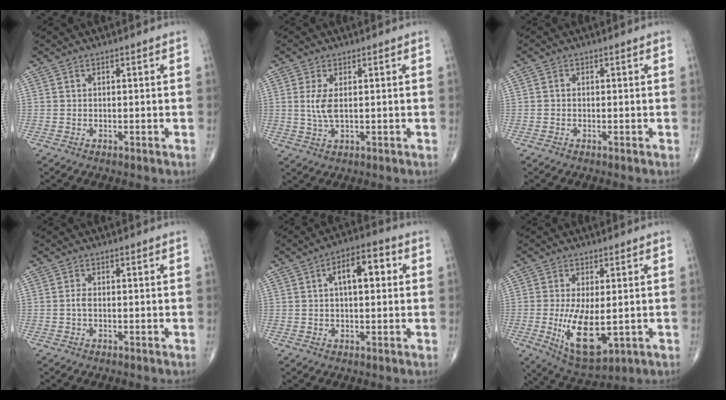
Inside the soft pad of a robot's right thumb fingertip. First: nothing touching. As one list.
[{"total": 4.1, "force": [0.6, 1.6, 3.8], "torque": [-0.091, -0.006, 0.017]}, {"total": 0.5, "force": [-0.1, 0.5, 0.2], "torque": [-0.002, 0.001, -0.006]}, {"total": 1.1, "force": [-0.2, 0.5, 0.9], "torque": [-0.021, 0.000, -0.006]}, {"total": 8.3, "force": [1.9, 3.8, 7.1], "torque": [-0.093, 0.018, 0.020]}, {"total": 11.1, "force": [-1.5, 4.8, 9.9], "torque": [-0.174, -0.028, -0.011]}]